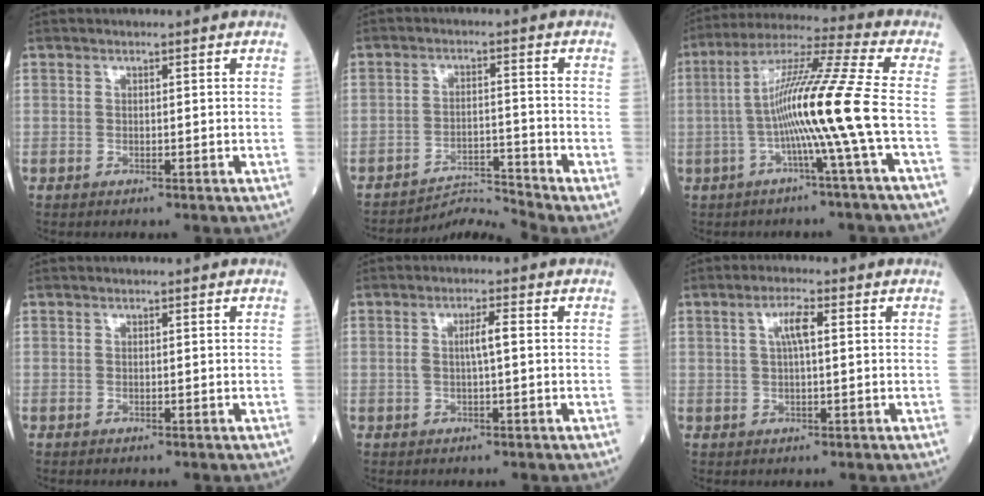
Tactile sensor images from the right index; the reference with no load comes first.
{"total": 5.6, "force": [-4.8, -2.5, -1.5], "torque": [0.019, -0.001, -0.080]}
{"total": 13.2, "force": [-2.4, -2.7, 12.7], "torque": [-0.230, 0.013, -0.053]}
{"total": 0.0}
{"total": 2.9, "force": [0.2, 0.3, 2.9], "torque": [-0.055, 0.004, 0.002]}
{"total": 3.5, "force": [0.9, 0.6, 3.3], "torque": [-0.064, 0.009, 0.017]}